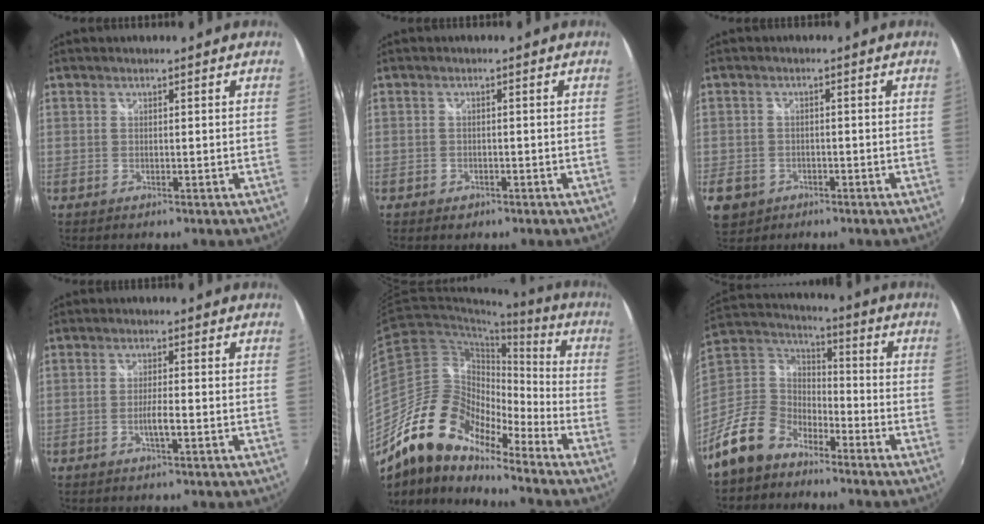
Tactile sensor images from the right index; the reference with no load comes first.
{"total": 2.0, "force": [-1.1, 1.6, 0.6], "torque": [-0.015, -0.001, -0.015]}
{"total": 5.5, "force": [-2.3, 4.6, 1.9], "torque": [-0.055, 0.002, -0.034]}
{"total": 2.7, "force": [-1.0, 0.1, 2.5], "torque": [-0.047, -0.003, -0.019]}
{"total": 17.4, "force": [-13.3, 6.8, 8.9], "torque": [-0.165, 0.004, -0.260]}
{"total": 13.8, "force": [-9.4, 8.2, 5.8], "torque": [-0.147, 0.020, -0.176]}